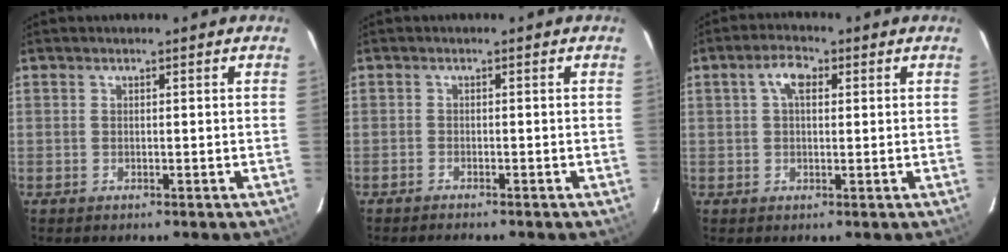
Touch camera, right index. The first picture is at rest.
{"total": 2.4, "force": [-2.3, 0.3, 0.8], "torque": [-0.030, -0.010, -0.040]}
{"total": 4.0, "force": [1.2, 2.2, 3.2], "torque": [-0.057, 0.014, 0.022]}